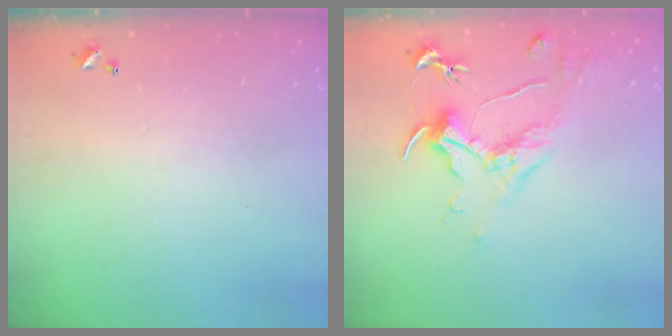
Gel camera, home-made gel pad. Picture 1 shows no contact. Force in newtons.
{"total": 1.6, "press": 1.3, "slide": 0.9}